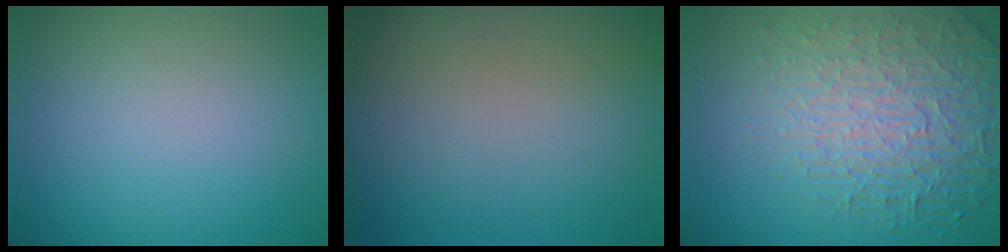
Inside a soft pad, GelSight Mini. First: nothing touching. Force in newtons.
{"total": 0.0}
{"total": 8.1, "press": 5.6, "slide": 5.8}